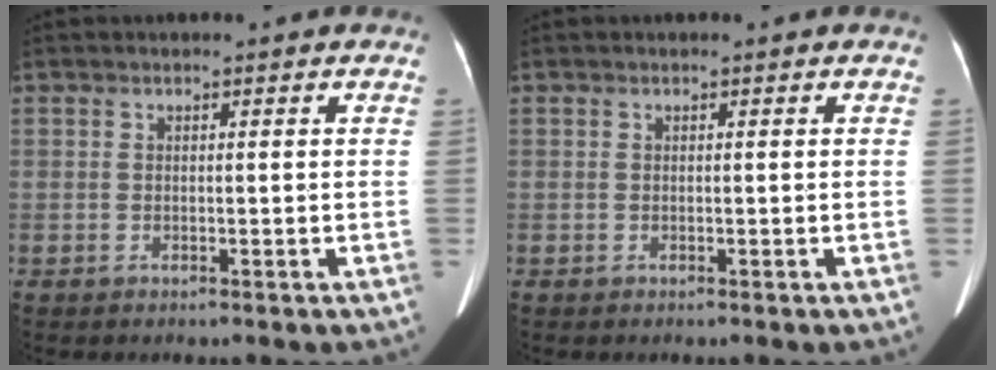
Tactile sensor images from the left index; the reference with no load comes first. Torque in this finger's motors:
{"motor_torque": [0.11, 0.01, 0.01, 0.01]}